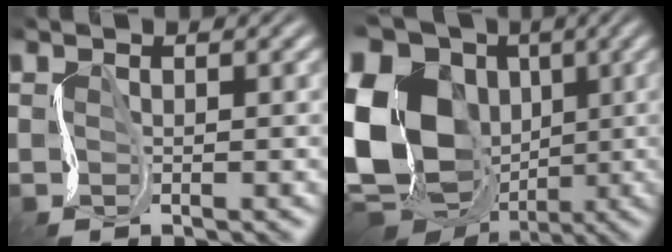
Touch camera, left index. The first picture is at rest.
{"total": 19.1, "force": [-2.2, 15.7, 10.6], "torque": [-0.222, -0.020, -0.060]}